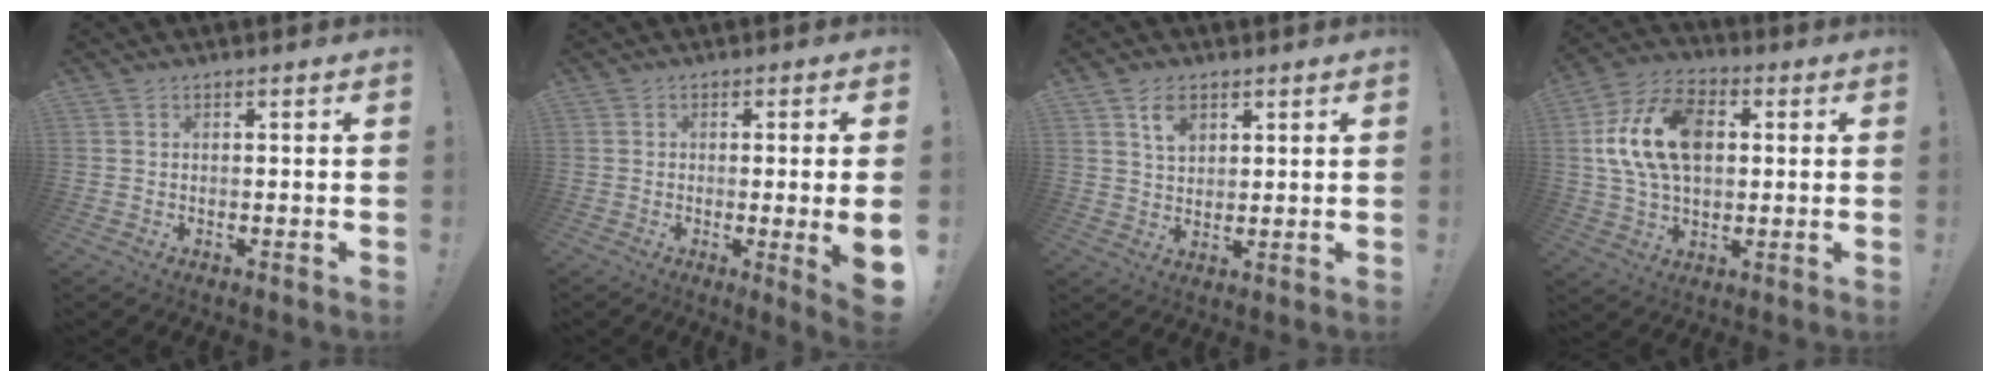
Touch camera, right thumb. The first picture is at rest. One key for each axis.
{"total": 7.0, "fx": -0.8, "fy": -0.2, "fz": 6.9, "tx": -0.092, "ty": -0.010, "tz": -0.011}
{"total": 6.3, "fx": 3.5, "fy": 4.2, "fz": 3.1, "tx": -0.043, "ty": -0.008, "tz": 0.063}
{"total": 18.2, "fx": 2.9, "fy": 12.2, "fz": 13.2, "tx": -0.231, "ty": 0.004, "tz": 0.055}